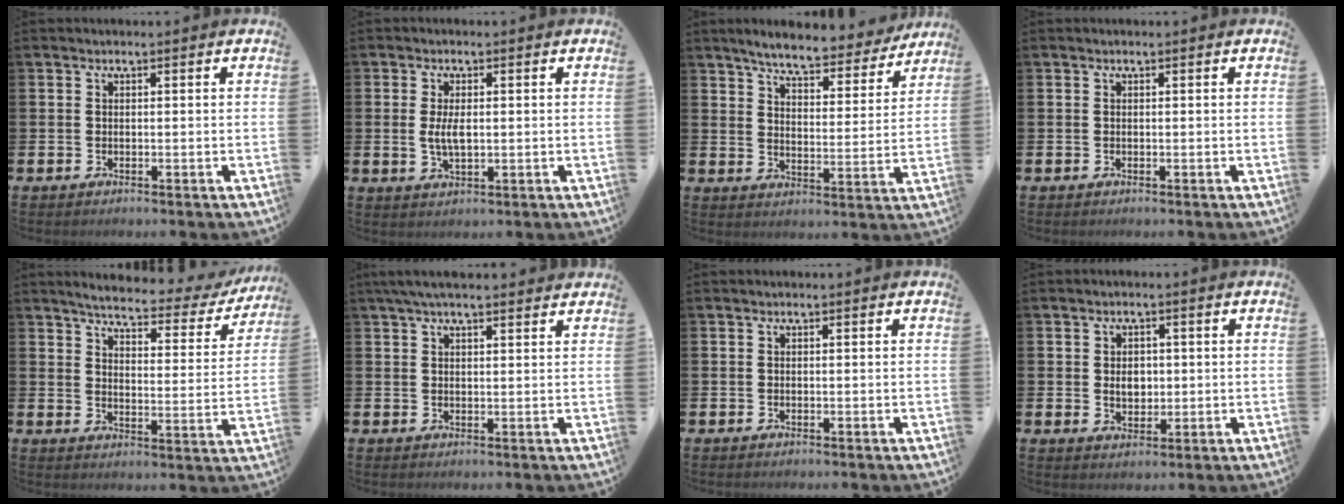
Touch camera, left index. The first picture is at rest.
{"total": 3.3, "force": [0.3, 1.4, 2.9], "torque": [-0.050, 0.002, 0.002]}
{"total": 6.6, "force": [6.2, 0.8, 2.2], "torque": [-0.062, -0.036, 0.103]}
{"total": 0.0}
{"total": 4.4, "force": [3.9, 0.8, 1.8], "torque": [-0.050, -0.032, 0.057]}
{"total": 3.8, "force": [3.2, 0.7, 1.8], "torque": [-0.038, -0.004, 0.058]}
{"total": 0.0}
{"total": 2.8, "force": [0.2, 2.2, 1.8], "torque": [-0.024, 0.004, -0.001]}